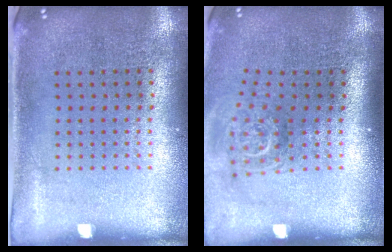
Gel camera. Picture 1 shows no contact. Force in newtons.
{"total": 1.9, "press": 1.3, "slide": 1.4}